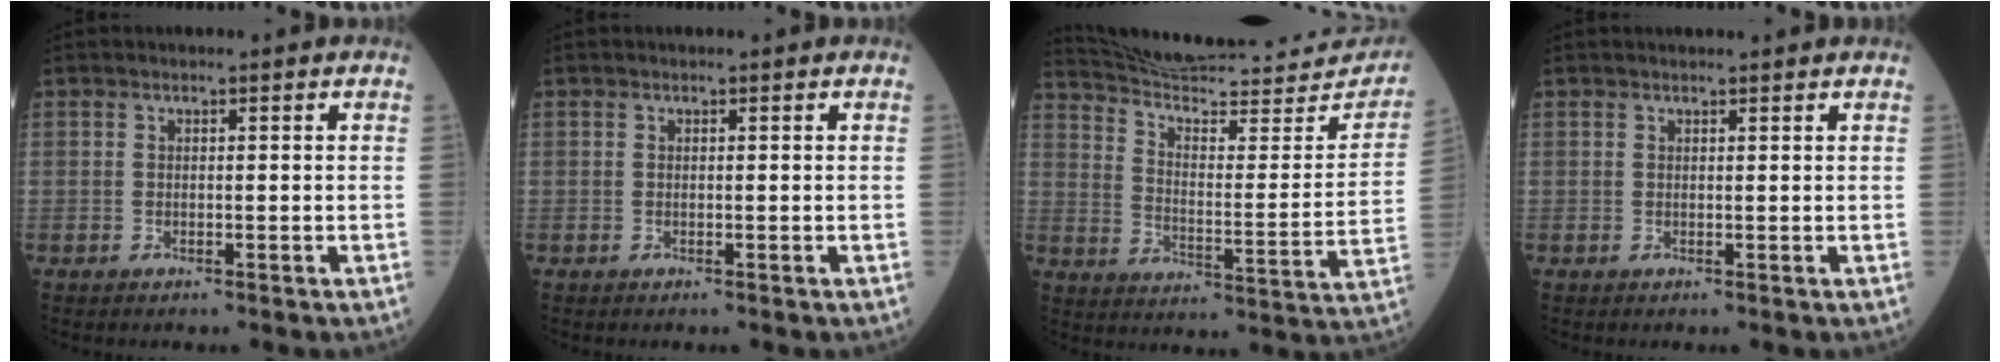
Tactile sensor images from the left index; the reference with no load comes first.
{"total": 0.0}
{"total": 26.4, "force": [25.1, 2.8, 7.7], "torque": [-0.113, -0.074, 0.334]}
{"total": 2.8, "force": [2.7, 0.1, 0.8], "torque": [-0.009, 0.016, 0.033]}